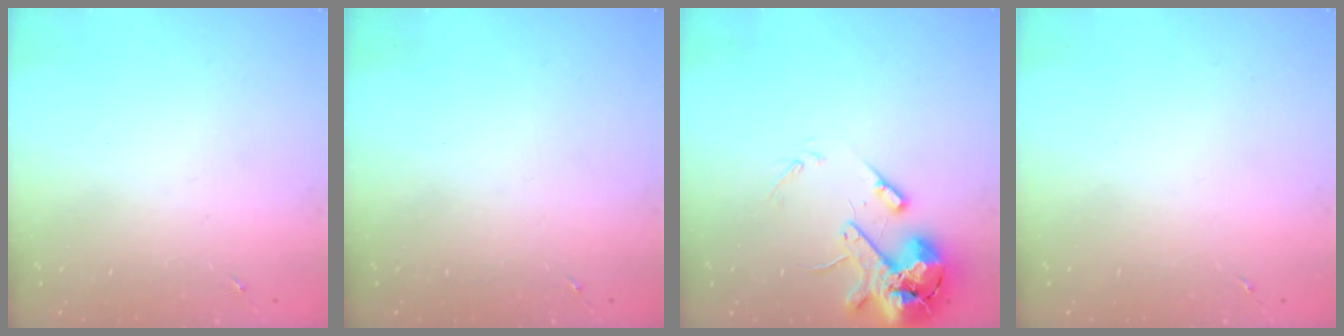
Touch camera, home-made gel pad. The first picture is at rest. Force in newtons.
{"total": 0.0}
{"total": 14.0, "press": 13.8, "slide": 2.4}
{"total": 0.0}